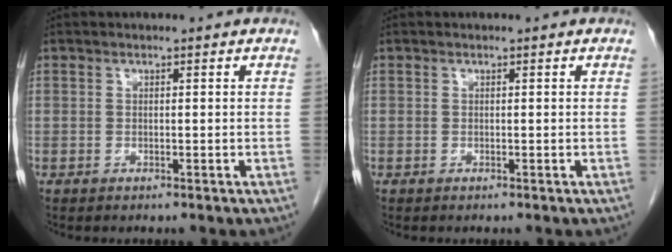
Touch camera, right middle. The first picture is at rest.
{"total": 0.0}